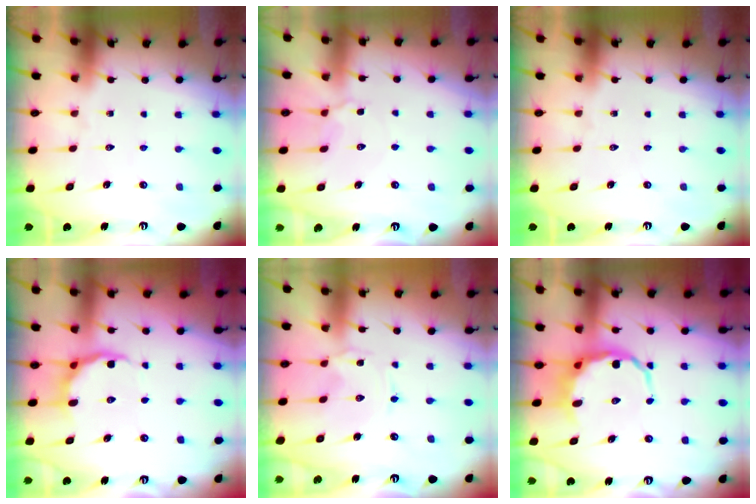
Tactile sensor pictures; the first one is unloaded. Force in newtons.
{"total": 3.6, "press": 3.6, "slide": 0.7}
{"total": 0.0}
{"total": 7.6, "press": 7.1, "slide": 2.5}
{"total": 0.0}
{"total": 8.3, "press": 8.1, "slide": 2.0}